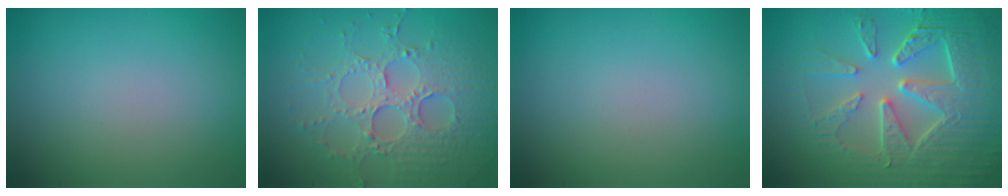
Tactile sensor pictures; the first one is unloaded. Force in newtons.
{"total": 4.8, "press": 4.4, "slide": 2.0}
{"total": 0.0}
{"total": 8.6, "press": 6.2, "slide": 6.0}